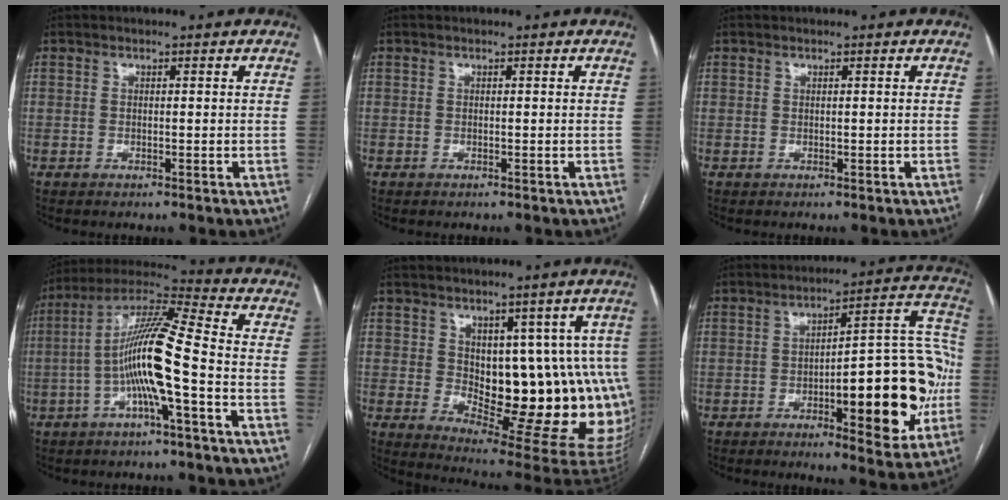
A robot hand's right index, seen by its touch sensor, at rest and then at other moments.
{"total": 0.0}
{"total": 0.0}
{"total": 12.8, "force": [-2.9, 0.3, 12.5], "torque": [-0.242, 0.021, -0.061]}
{"total": 16.3, "force": [1.4, 7.5, 14.4], "torque": [-0.135, 0.002, 0.037]}
{"total": 19.0, "force": [-4.2, 5.3, 17.7], "torque": [-0.208, 0.033, -0.048]}